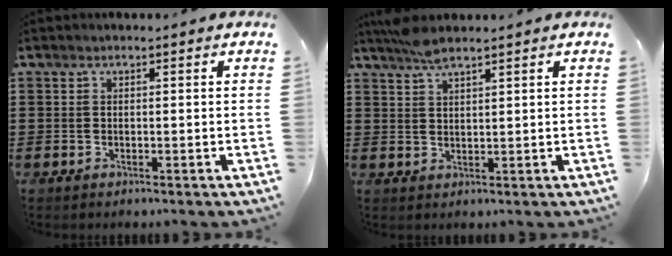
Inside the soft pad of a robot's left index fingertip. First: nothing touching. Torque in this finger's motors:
{"motor_torque": [0.75, -0.71, 0.07, 0.03]}